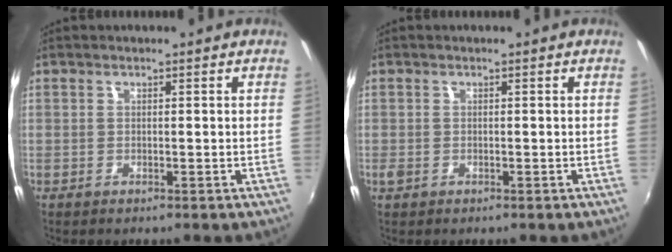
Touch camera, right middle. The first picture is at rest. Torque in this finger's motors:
{"motor_torque": [0.37, -0.32, -0.01, 0.02]}